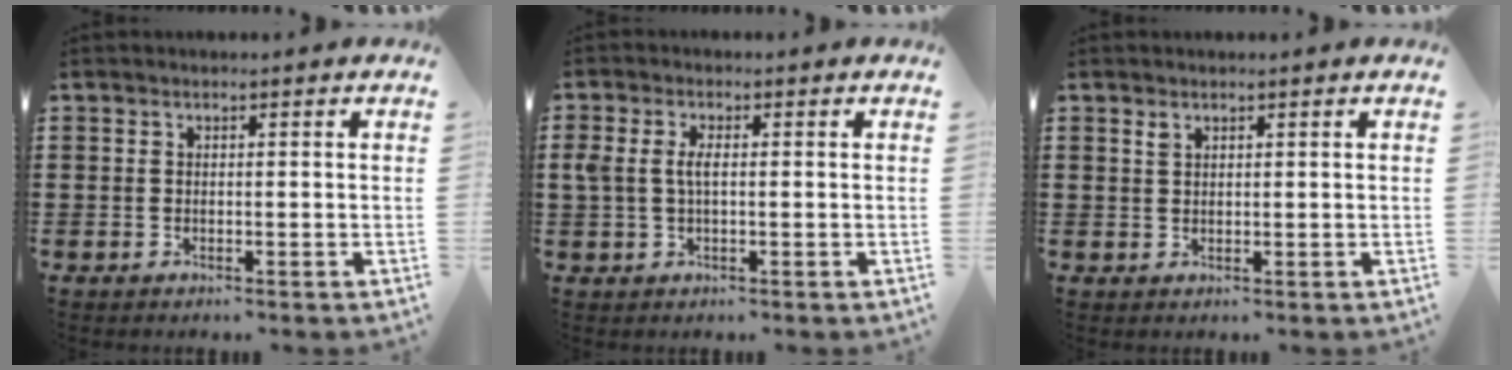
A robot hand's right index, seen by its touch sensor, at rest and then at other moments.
{"total": 3.0, "force": [0.2, 1.4, 2.6], "torque": [-0.067, 0.000, -0.004]}
{"total": 1.0, "force": [0.7, 0.4, 0.5], "torque": [-0.012, 0.000, 0.014]}